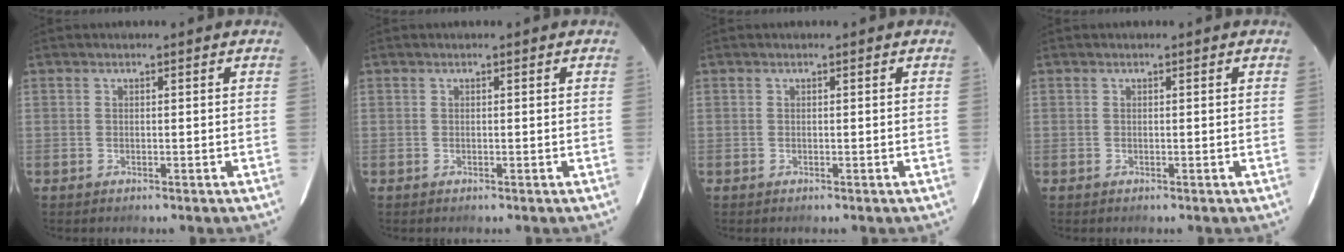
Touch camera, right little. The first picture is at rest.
{"total": 0.0}
{"total": 0.0}
{"total": 0.0}